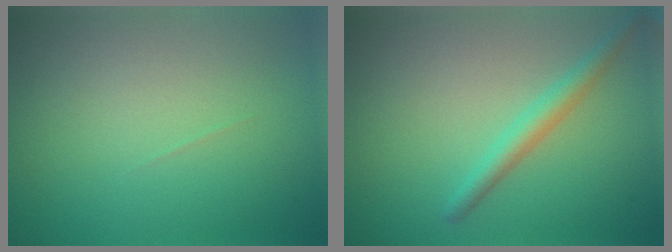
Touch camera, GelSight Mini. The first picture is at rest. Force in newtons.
{"total": 2.2, "press": 2.2, "slide": 0.0}